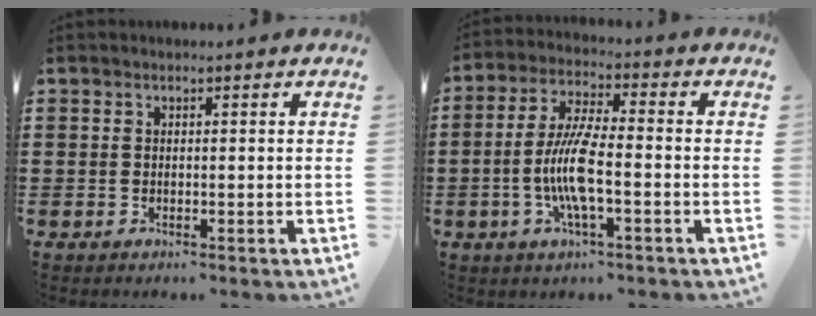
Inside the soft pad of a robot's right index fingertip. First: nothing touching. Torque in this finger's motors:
{"motor_torque": [2.14, 0.00, 1.05, 0.21]}